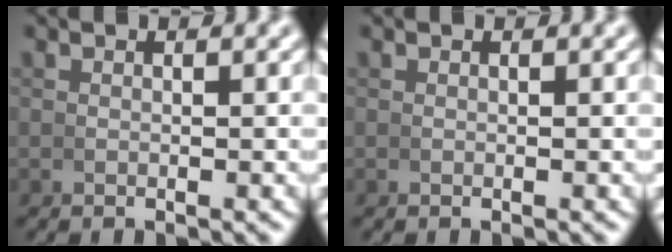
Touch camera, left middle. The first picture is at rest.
{"total": 0.0}